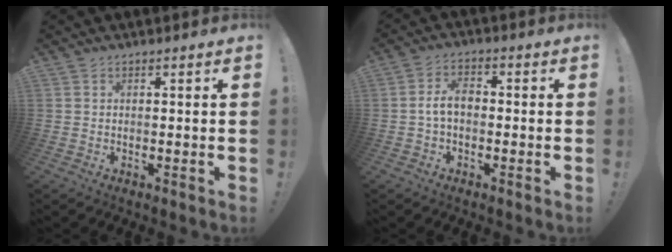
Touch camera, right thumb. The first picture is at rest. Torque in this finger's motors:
{"motor_torque": [0.88, 0.55, 0.38, -0.41, -0.01]}